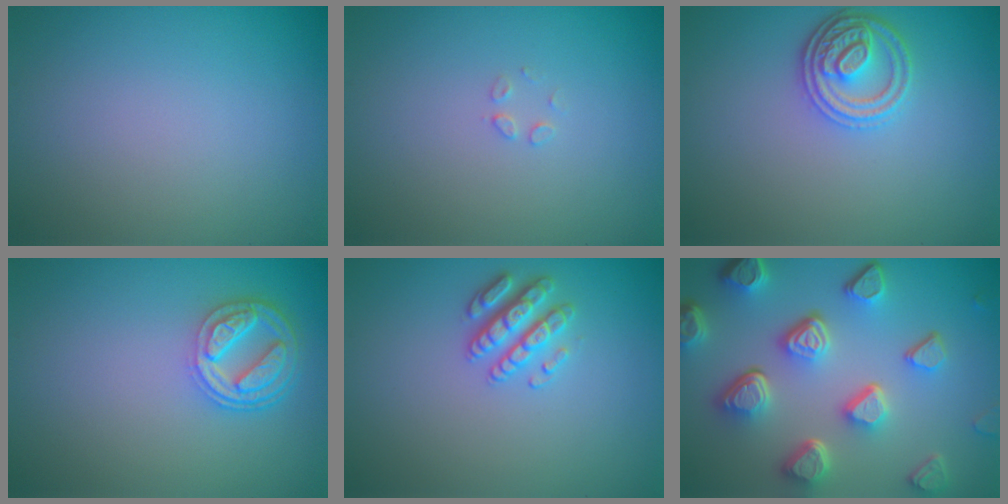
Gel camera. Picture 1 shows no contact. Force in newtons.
{"total": 0.8, "press": 0.8, "slide": 0.0}
{"total": 3.2, "press": 3.0, "slide": 1.3}
{"total": 4.1, "press": 3.3, "slide": 2.6}
{"total": 2.6, "press": 2.6, "slide": 0.5}
{"total": 7.7, "press": 5.7, "slide": 5.2}